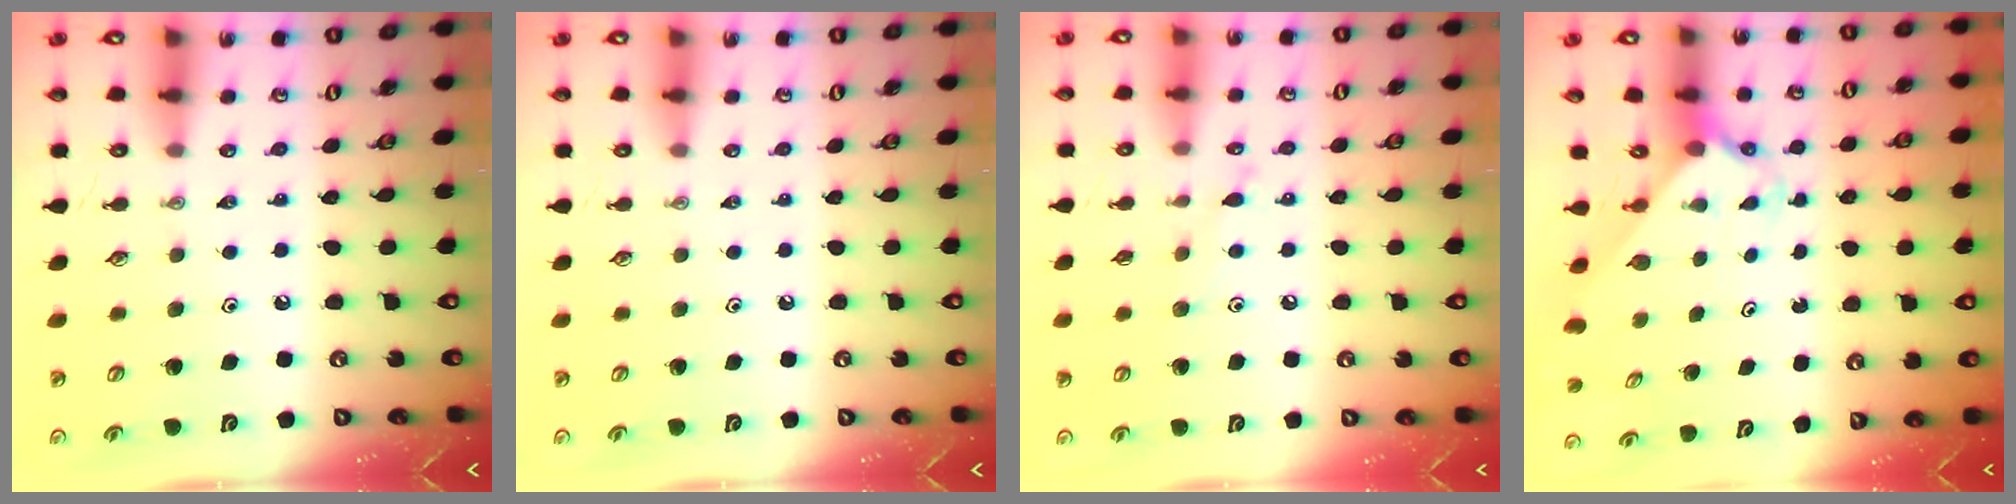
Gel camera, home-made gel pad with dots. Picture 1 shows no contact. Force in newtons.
{"total": 0.0}
{"total": 6.7, "press": 6.7, "slide": 0.4}
{"total": 2.5, "press": 2.4, "slide": 0.3}